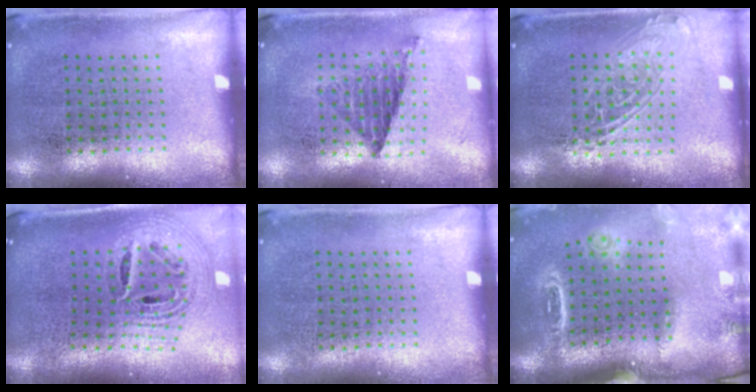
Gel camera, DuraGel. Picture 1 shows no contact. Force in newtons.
{"total": 0.8, "press": 0.8, "slide": 0.1}
{"total": 1.6, "press": 1.3, "slide": 0.9}
{"total": 2.1, "press": 1.7, "slide": 1.4}
{"total": 0.0}
{"total": 1.8, "press": 1.7, "slide": 0.6}